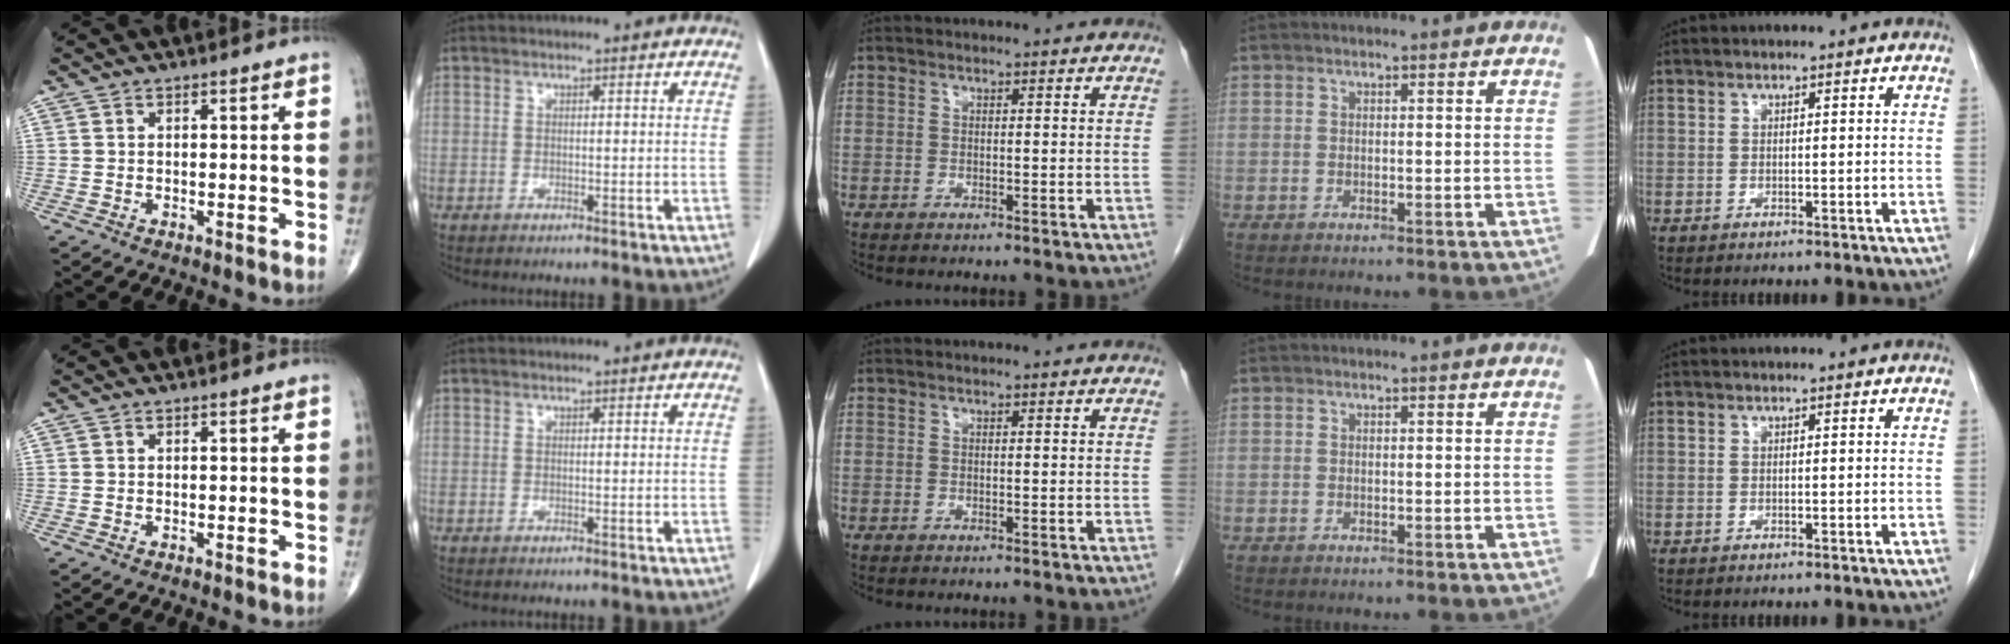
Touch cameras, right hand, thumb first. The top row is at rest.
{}